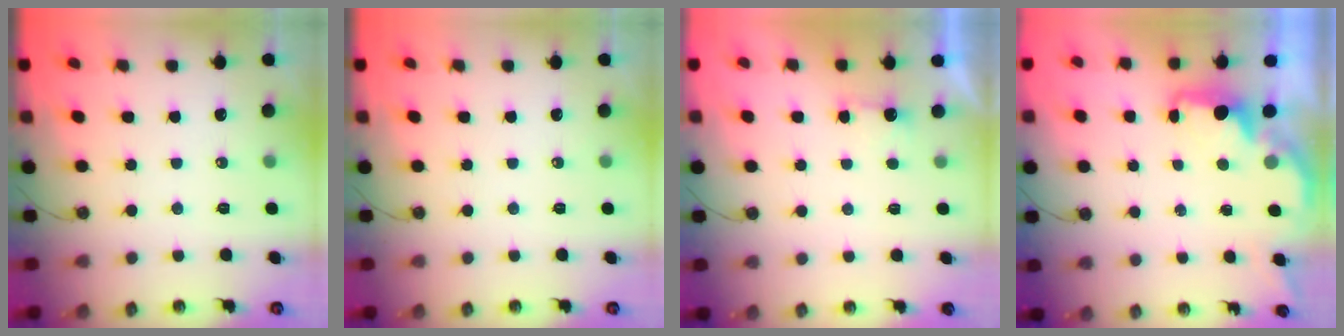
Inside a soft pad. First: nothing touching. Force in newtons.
{"total": 0.0}
{"total": 1.7, "press": 1.5, "slide": 0.8}
{"total": 2.1, "press": 2.0, "slide": 0.8}